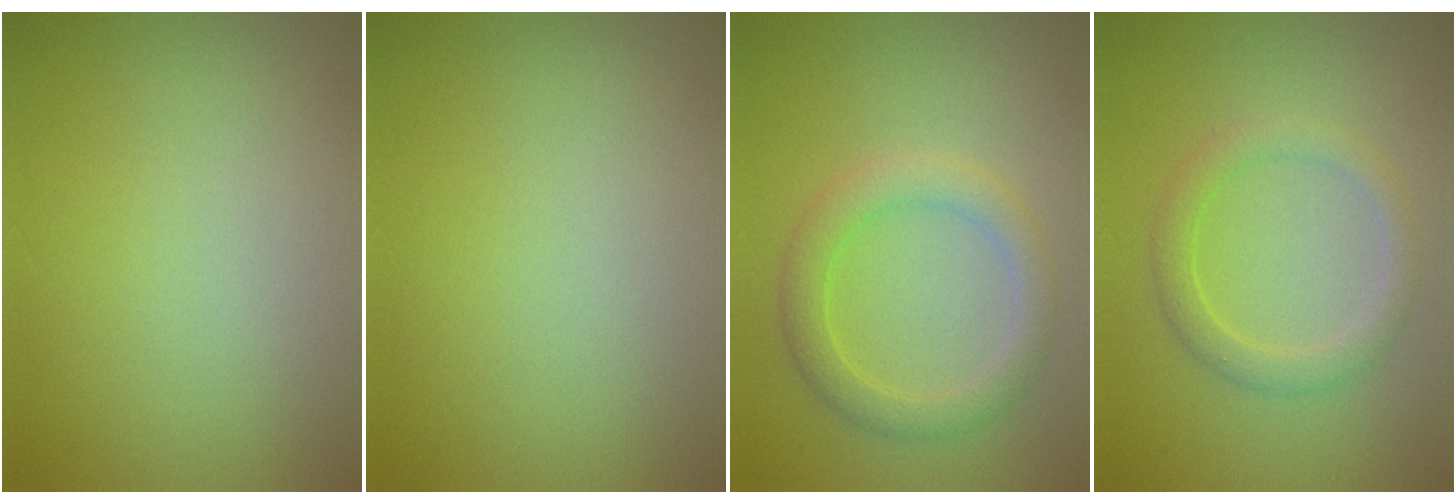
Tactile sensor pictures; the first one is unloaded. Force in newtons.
{"total": 0.0}
{"total": 3.2, "press": 3.2, "slide": 0.4}
{"total": 2.4, "press": 2.4, "slide": 0.1}